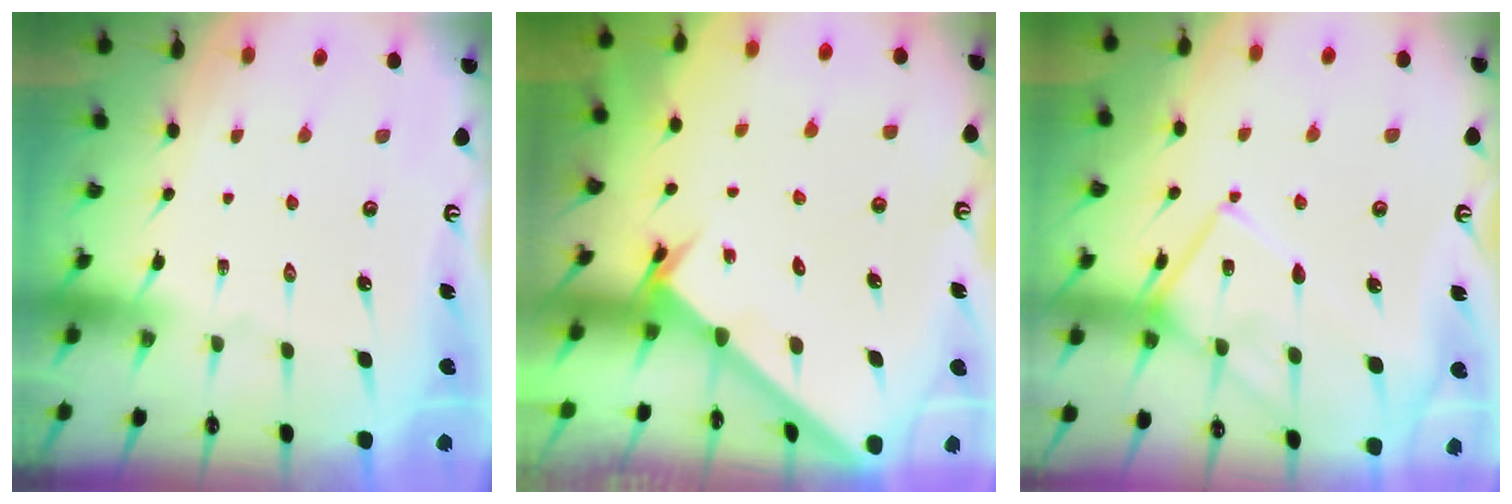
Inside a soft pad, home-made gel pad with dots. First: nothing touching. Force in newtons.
{"total": 2.2, "press": 2.2, "slide": 0.2}
{"total": 12.7, "press": 12.7, "slide": 1.0}